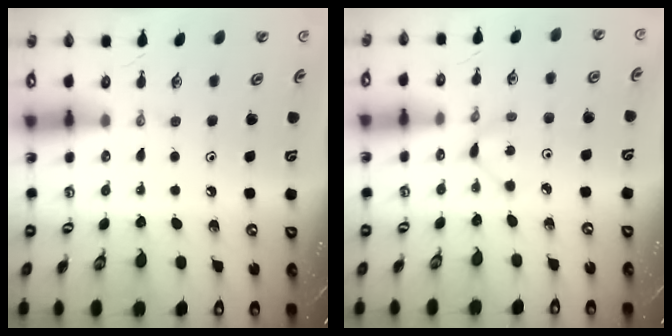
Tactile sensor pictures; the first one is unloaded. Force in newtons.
{"total": 1.1, "press": 1.1, "slide": 0.1}